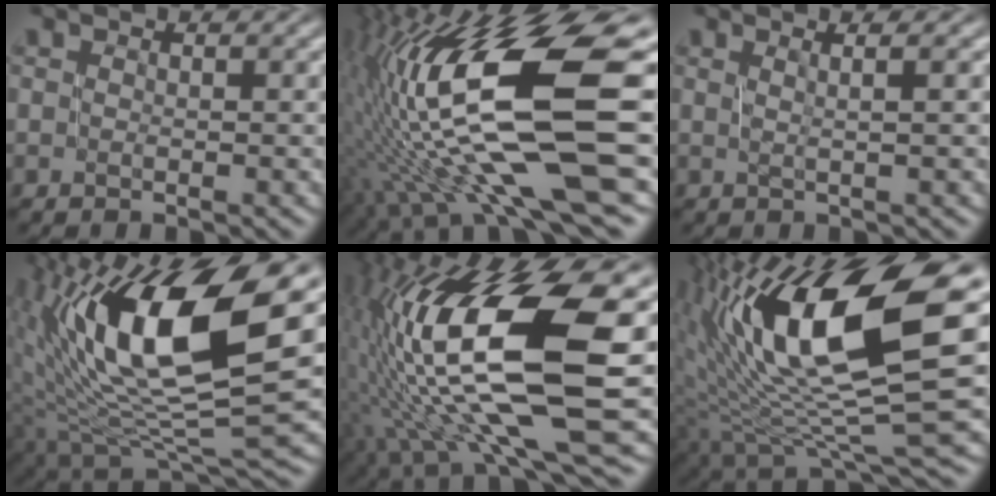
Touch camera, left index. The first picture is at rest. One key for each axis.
{"total": 16.2, "fx": -0.8, "fy": 4.4, "fz": 15.5, "tx": -0.303, "ty": 0.020, "tz": -0.007}
{"total": 1.5, "fx": 0.4, "fy": 0.4, "fz": 1.4, "tx": -0.021, "ty": 0.007, "tz": 0.001}
{"total": 15.9, "fx": 2.9, "fy": 6.2, "fz": 14.4, "tx": -0.275, "ty": 0.009, "tz": 0.049}
{"total": 16.2, "fx": 1.1, "fy": 5.4, "fz": 15.2, "tx": -0.293, "ty": 0.008, "tz": 0.027}
{"total": 15.6, "fx": 3.0, "fy": 5.5, "fz": 14.3, "tx": -0.266, "ty": 0.007, "tz": 0.054}